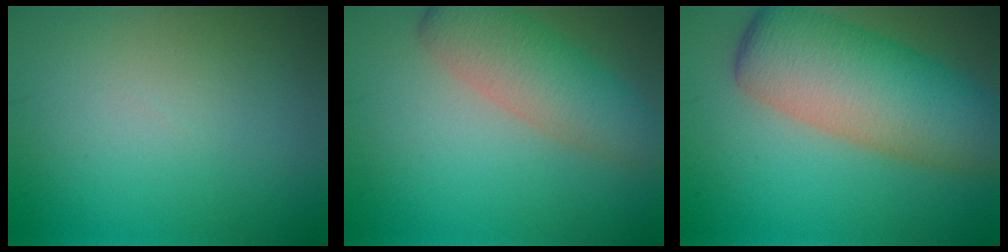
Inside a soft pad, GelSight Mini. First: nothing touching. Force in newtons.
{"total": 5.1, "press": 5.1, "slide": 0.2}
{"total": 10.0, "press": 10.0, "slide": 0.3}